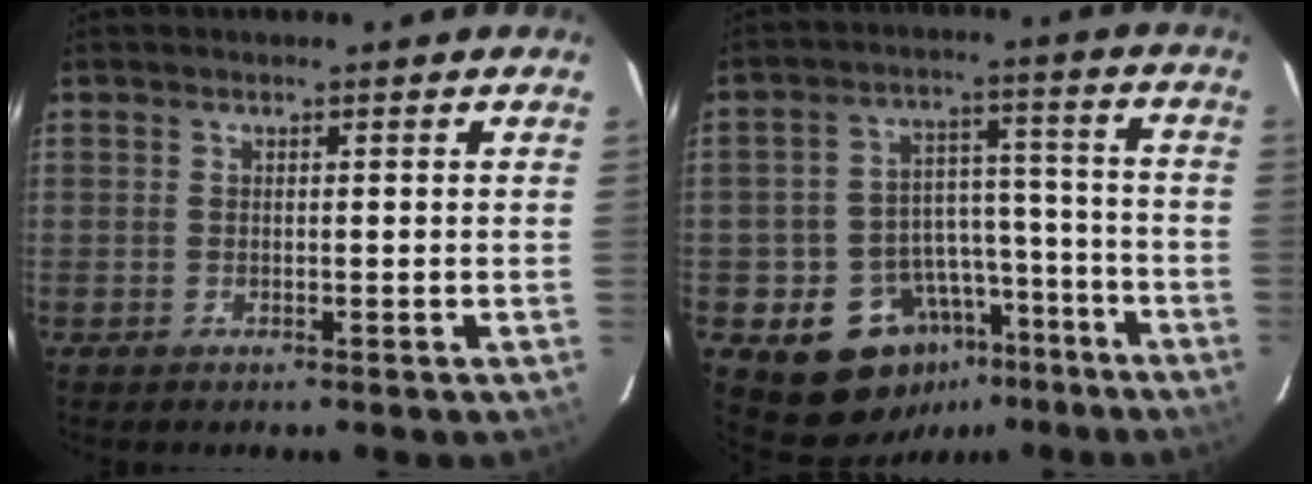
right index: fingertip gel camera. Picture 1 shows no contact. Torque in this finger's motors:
{"motor_torque": [1.12, -1.02, 0.21, 0.00]}